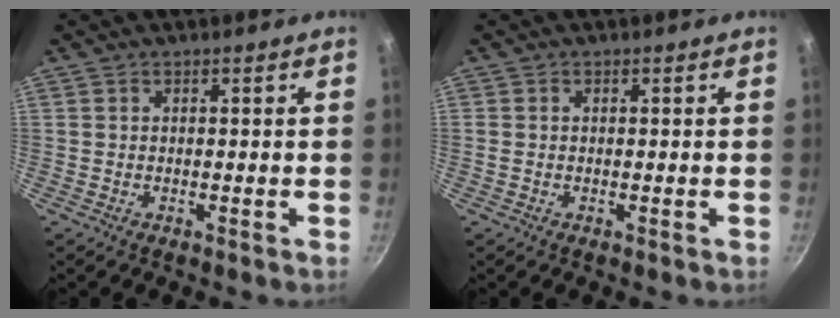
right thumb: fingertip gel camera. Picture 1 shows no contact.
{"total": 0.6, "force": [0.0, 0.5, 0.4], "torque": [-0.008, 0.003, -0.001]}